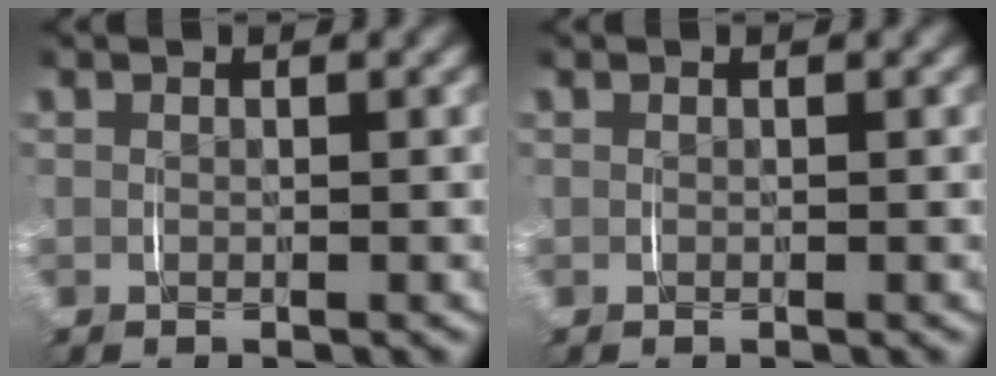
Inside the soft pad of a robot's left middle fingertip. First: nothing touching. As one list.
[{"total": 0.0}]